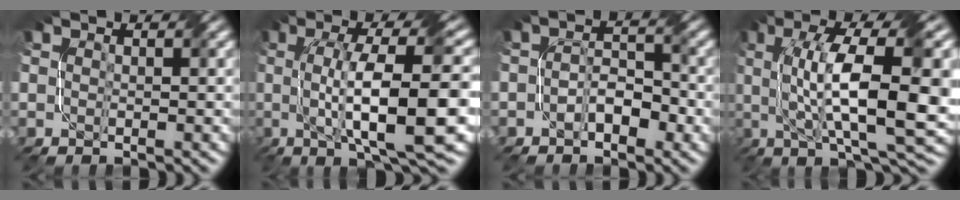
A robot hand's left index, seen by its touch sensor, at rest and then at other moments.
{"total": 11.8, "force": [-0.5, 2.8, 11.5], "torque": [-0.172, 0.007, -0.005]}
{"total": 2.9, "force": [-1.4, 1.6, 2.0], "torque": [-0.033, 0.009, -0.023]}
{"total": 13.3, "force": [1.3, 3.7, 12.7], "torque": [-0.198, 0.005, 0.024]}